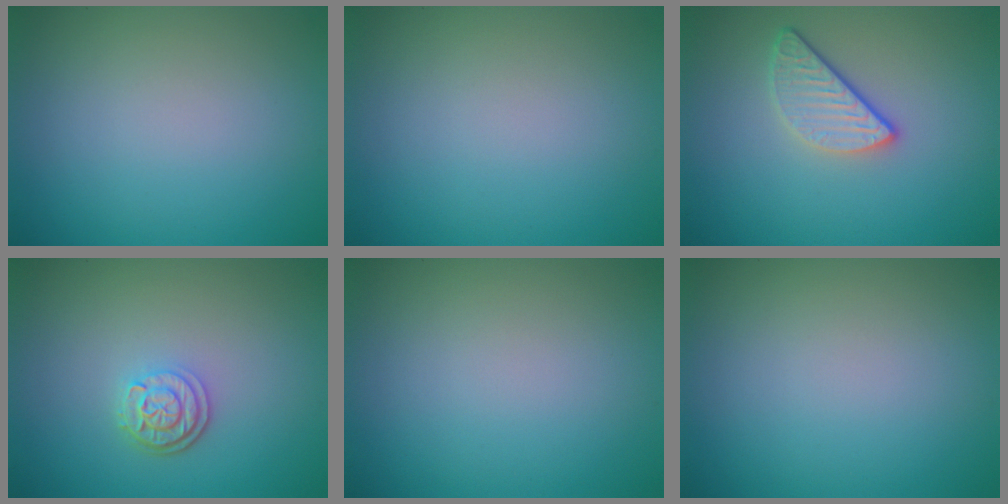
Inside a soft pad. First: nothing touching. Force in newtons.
{"total": 0.0}
{"total": 2.9, "press": 2.3, "slide": 1.7}
{"total": 2.5, "press": 2.1, "slide": 1.4}
{"total": 0.0}
{"total": 0.0}